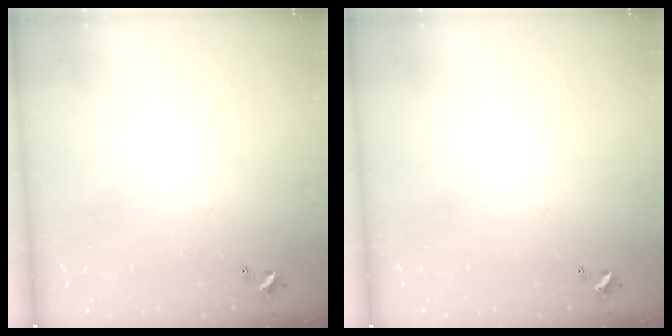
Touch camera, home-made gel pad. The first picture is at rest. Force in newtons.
{"total": 0.0}